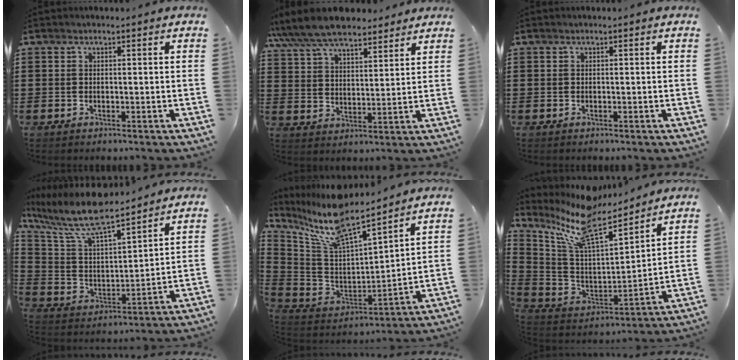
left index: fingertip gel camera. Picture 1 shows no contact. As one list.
[{"total": 8.4, "force": [7.5, 2.2, 3.0], "torque": [-0.086, -0.020, 0.139]}, {"total": 0.0}, {"total": 10.4, "force": [8.7, 1.4, 5.5], "torque": [-0.142, -0.049, 0.150]}, {"total": 10.2, "force": [8.1, 1.8, 5.9], "torque": [-0.157, -0.051, 0.132]}, {"total": 11.0, "force": [8.6, 2.2, 6.4], "torque": [-0.166, -0.050, 0.143]}]